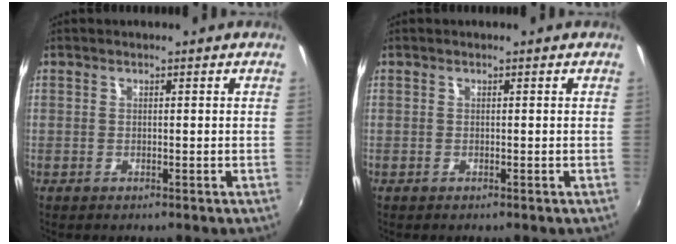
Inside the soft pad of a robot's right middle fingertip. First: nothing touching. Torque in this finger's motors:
{"motor_torque": [0.04, -0.23, 0.03, 0.00]}